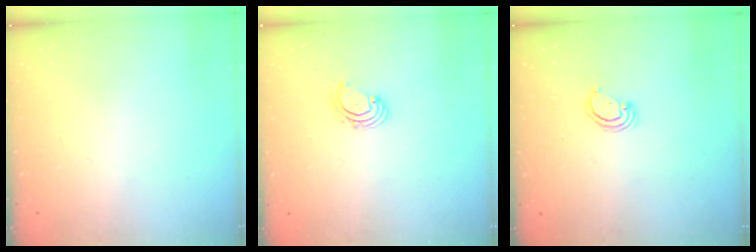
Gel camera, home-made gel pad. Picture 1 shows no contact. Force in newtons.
{"total": 2.0, "press": 1.9, "slide": 0.6}
{"total": 2.3, "press": 2.3, "slide": 0.2}